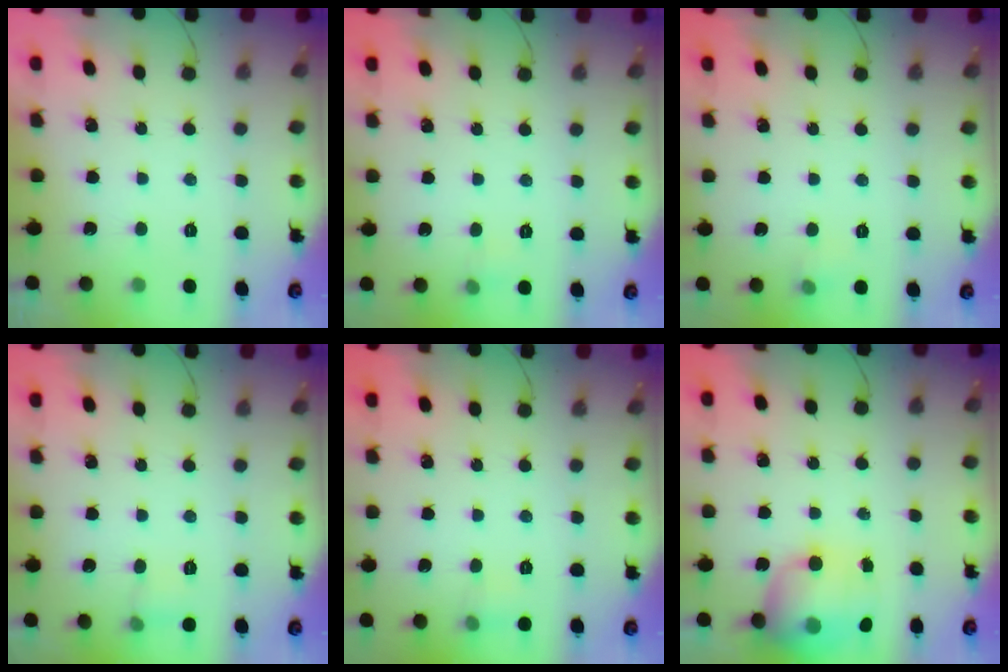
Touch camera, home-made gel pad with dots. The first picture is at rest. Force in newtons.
{"total": 3.5, "press": 3.2, "slide": 1.3}
{"total": 3.9, "press": 3.8, "slide": 1.0}
{"total": 4.8, "press": 4.7, "slide": 1.2}
{"total": 6.7, "press": 3.7, "slide": 5.6}
{"total": 13.2, "press": 12.8, "slide": 3.4}